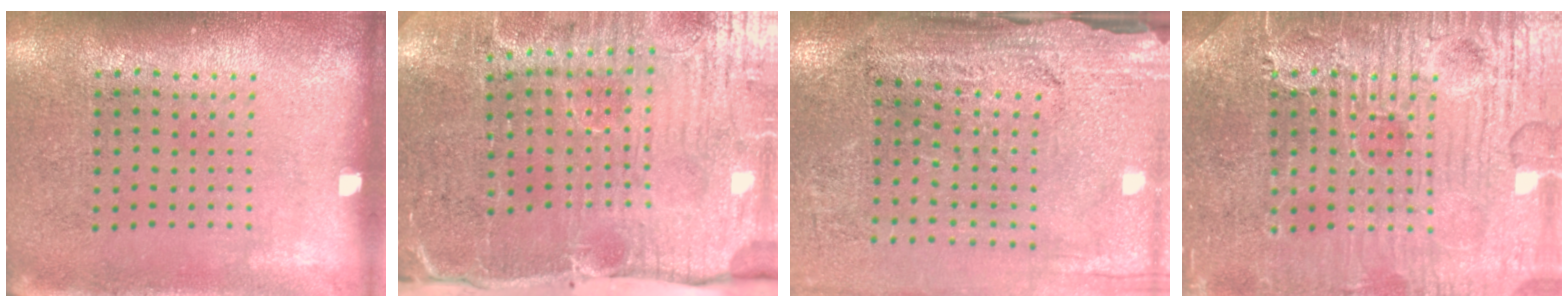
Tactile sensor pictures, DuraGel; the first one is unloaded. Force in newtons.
{"total": 5.3, "press": 4.4, "slide": 2.9}
{"total": 3.0, "press": 2.9, "slide": 0.8}
{"total": 4.9, "press": 4.9, "slide": 0.4}